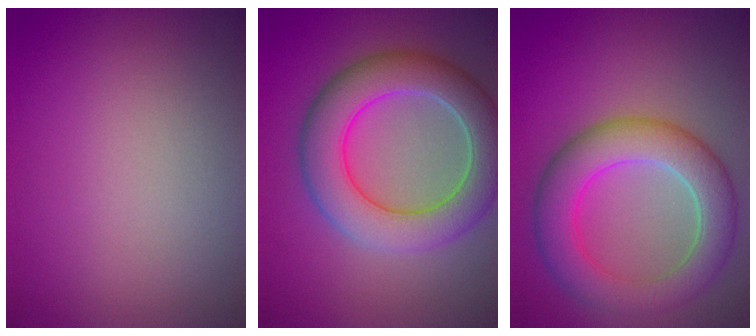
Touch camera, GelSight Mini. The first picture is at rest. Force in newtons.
{"total": 7.6, "press": 7.6, "slide": 0.5}
{"total": 6.8, "press": 6.8, "slide": 0.4}